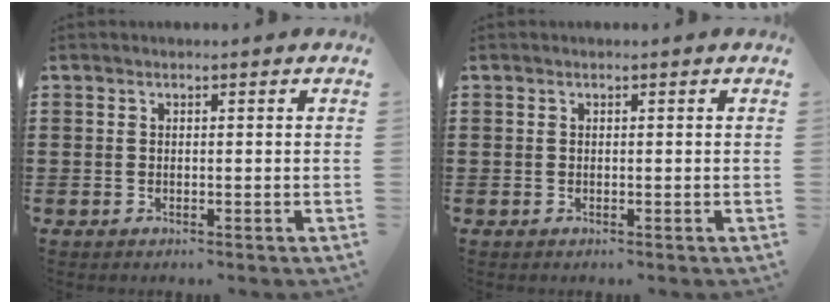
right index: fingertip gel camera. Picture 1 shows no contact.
{"total": 0.0}